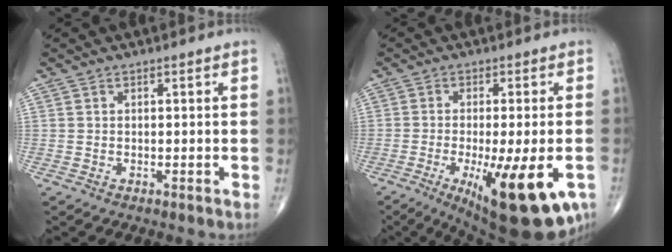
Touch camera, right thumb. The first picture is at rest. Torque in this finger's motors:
{"motor_torque": [2.20, 2.01, 0.86, -0.96, 0.52]}